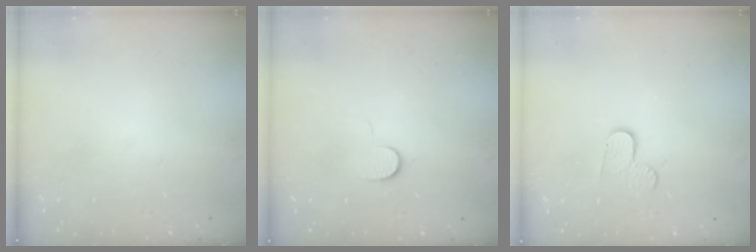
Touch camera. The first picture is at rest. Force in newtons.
{"total": 6.8, "press": 6.7, "slide": 1.0}
{"total": 3.3, "press": 3.3, "slide": 0.3}